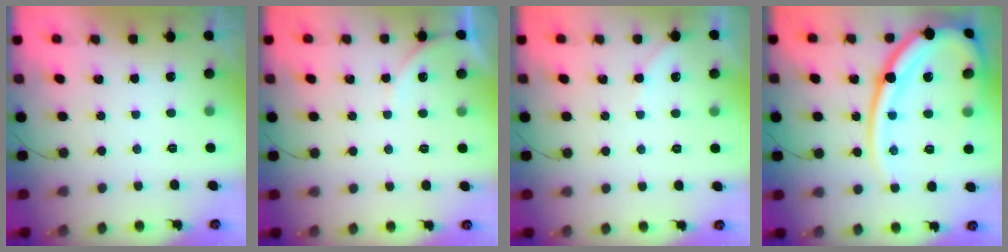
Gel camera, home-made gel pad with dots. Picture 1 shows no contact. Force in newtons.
{"total": 4.7, "press": 4.6, "slide": 0.7}
{"total": 2.4, "press": 2.3, "slide": 0.4}
{"total": 23.3, "press": 23.1, "slide": 2.6}